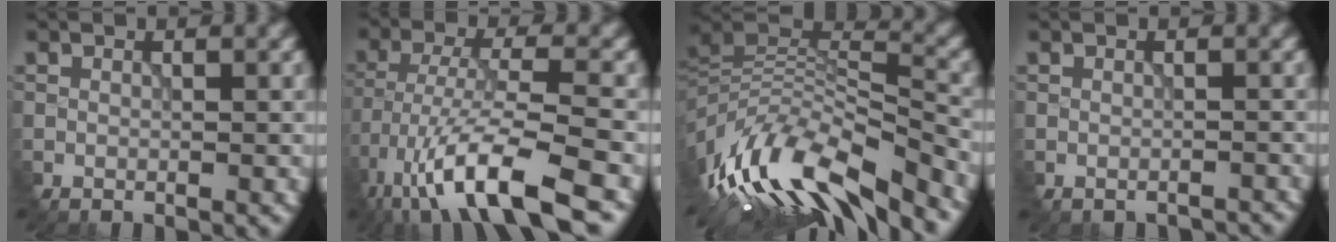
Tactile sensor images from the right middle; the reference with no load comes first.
{"total": 10.5, "force": [-6.6, 2.6, 7.7], "torque": [-0.147, 0.000, -0.114]}
{"total": 11.6, "force": [-6.7, 3.8, 8.7], "torque": [-0.179, 0.020, -0.110]}
{"total": 1.4, "force": [-1.4, 0.1, 0.3], "torque": [0.000, -0.003, -0.022]}